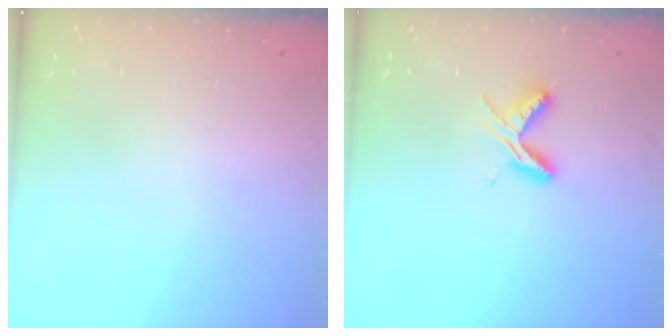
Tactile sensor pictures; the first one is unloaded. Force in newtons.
{"total": 5.4, "press": 5.3, "slide": 0.6}